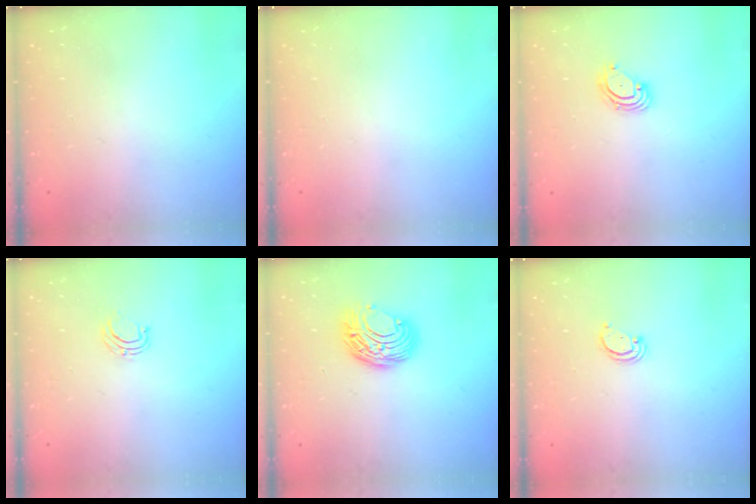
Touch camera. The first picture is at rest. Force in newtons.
{"total": 0.0}
{"total": 3.2, "press": 3.2, "slide": 0.3}
{"total": 4.1, "press": 4.1, "slide": 0.3}
{"total": 8.9, "press": 8.9, "slide": 0.5}
{"total": 2.2, "press": 2.2, "slide": 0.1}